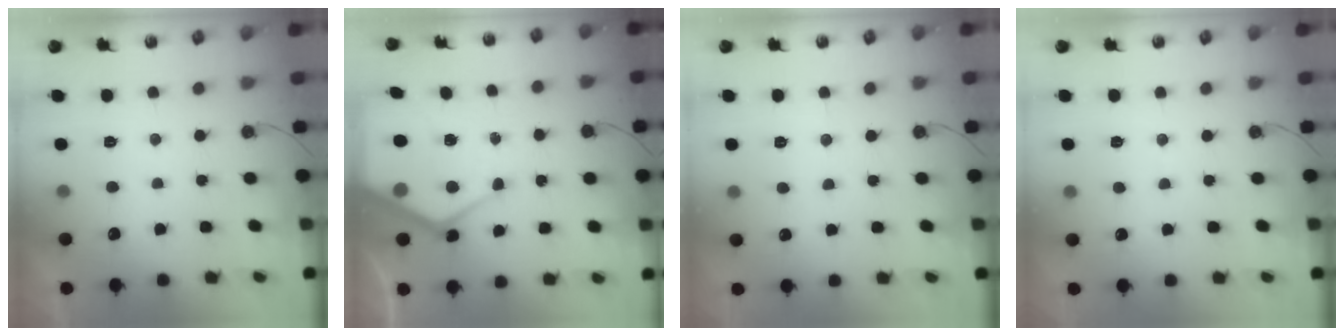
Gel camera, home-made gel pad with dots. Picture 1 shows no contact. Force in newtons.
{"total": 10.9, "press": 10.9, "slide": 0.7}
{"total": 7.1, "press": 7.0, "slide": 0.8}
{"total": 4.1, "press": 4.1, "slide": 0.6}